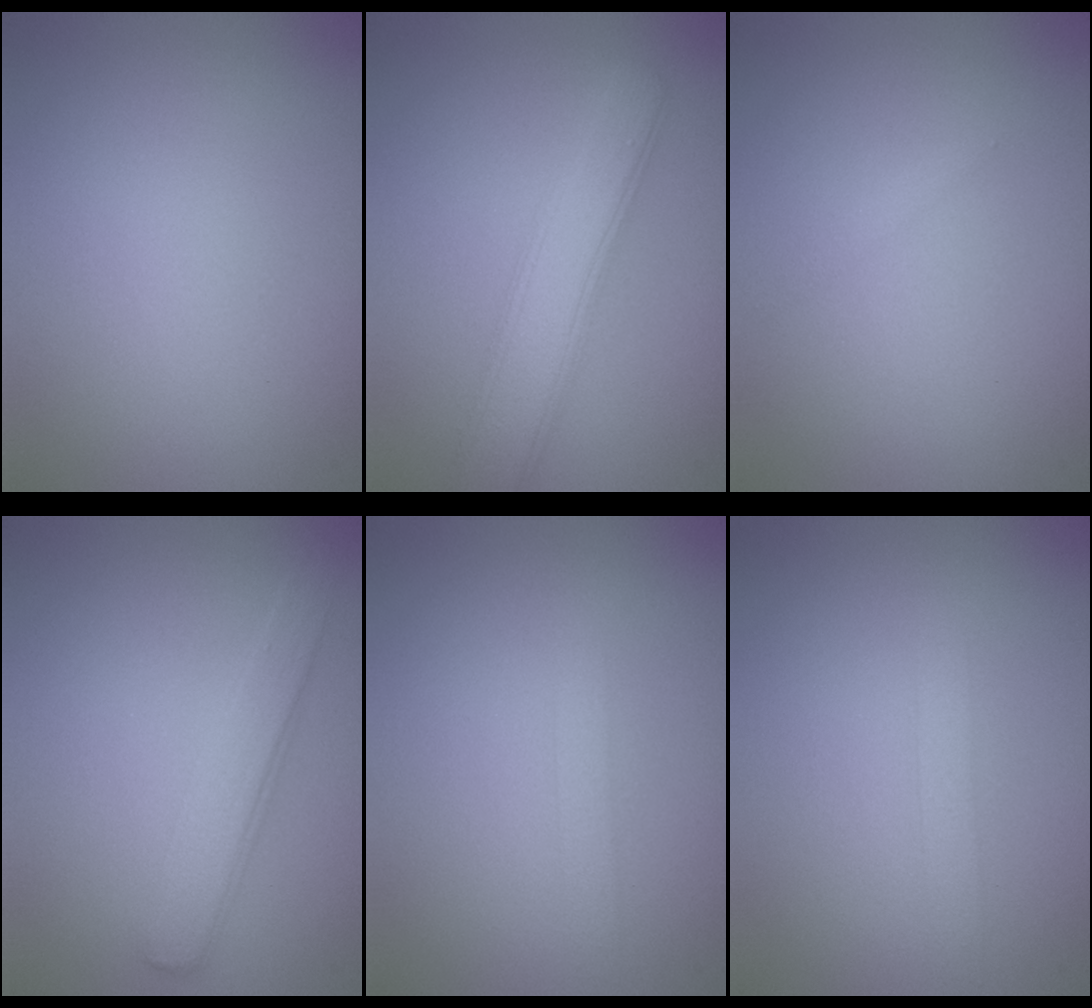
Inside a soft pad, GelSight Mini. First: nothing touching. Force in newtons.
{"total": 4.8, "press": 4.8, "slide": 0.1}
{"total": 0.6, "press": 0.6, "slide": 0.0}
{"total": 2.8, "press": 2.8, "slide": 0.1}
{"total": 1.1, "press": 1.1, "slide": 0.0}
{"total": 1.2, "press": 1.2, "slide": 0.2}